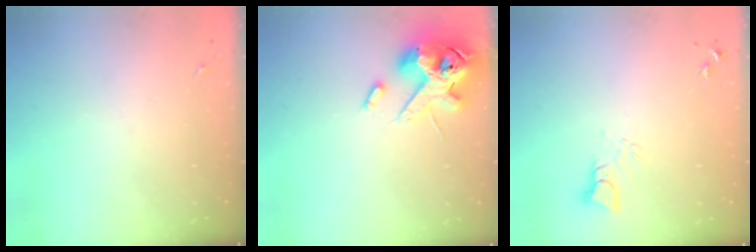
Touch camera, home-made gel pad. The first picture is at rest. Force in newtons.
{"total": 15.3, "press": 15.1, "slide": 2.6}
{"total": 3.4, "press": 3.4, "slide": 0.3}